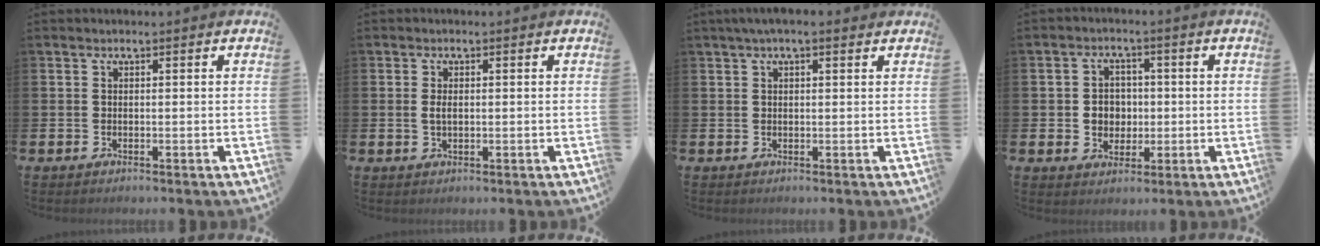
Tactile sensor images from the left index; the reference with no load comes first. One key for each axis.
{"total": 1.3, "fx": 0.1, "fy": 0.8, "fz": 1.1, "tx": -0.017, "ty": 0.004, "tz": -0.001}
{"total": 2.2, "fx": 1.5, "fy": 0.4, "fz": 1.5, "tx": -0.020, "ty": 0.000, "tz": 0.023}
{"total": 3.7, "fx": 0.2, "fy": 3.5, "fz": 1.2, "tx": -0.015, "ty": 0.003, "tz": -0.007}